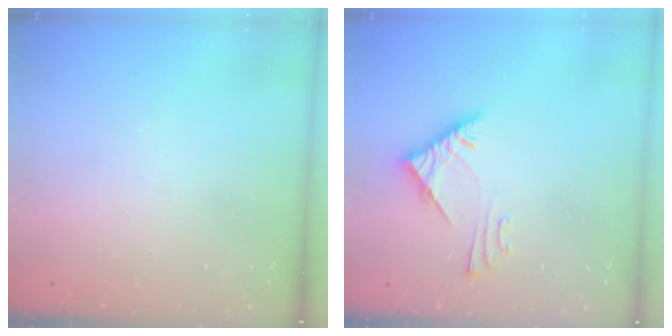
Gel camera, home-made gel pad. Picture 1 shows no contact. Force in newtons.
{"total": 6.0, "press": 6.0, "slide": 0.7}